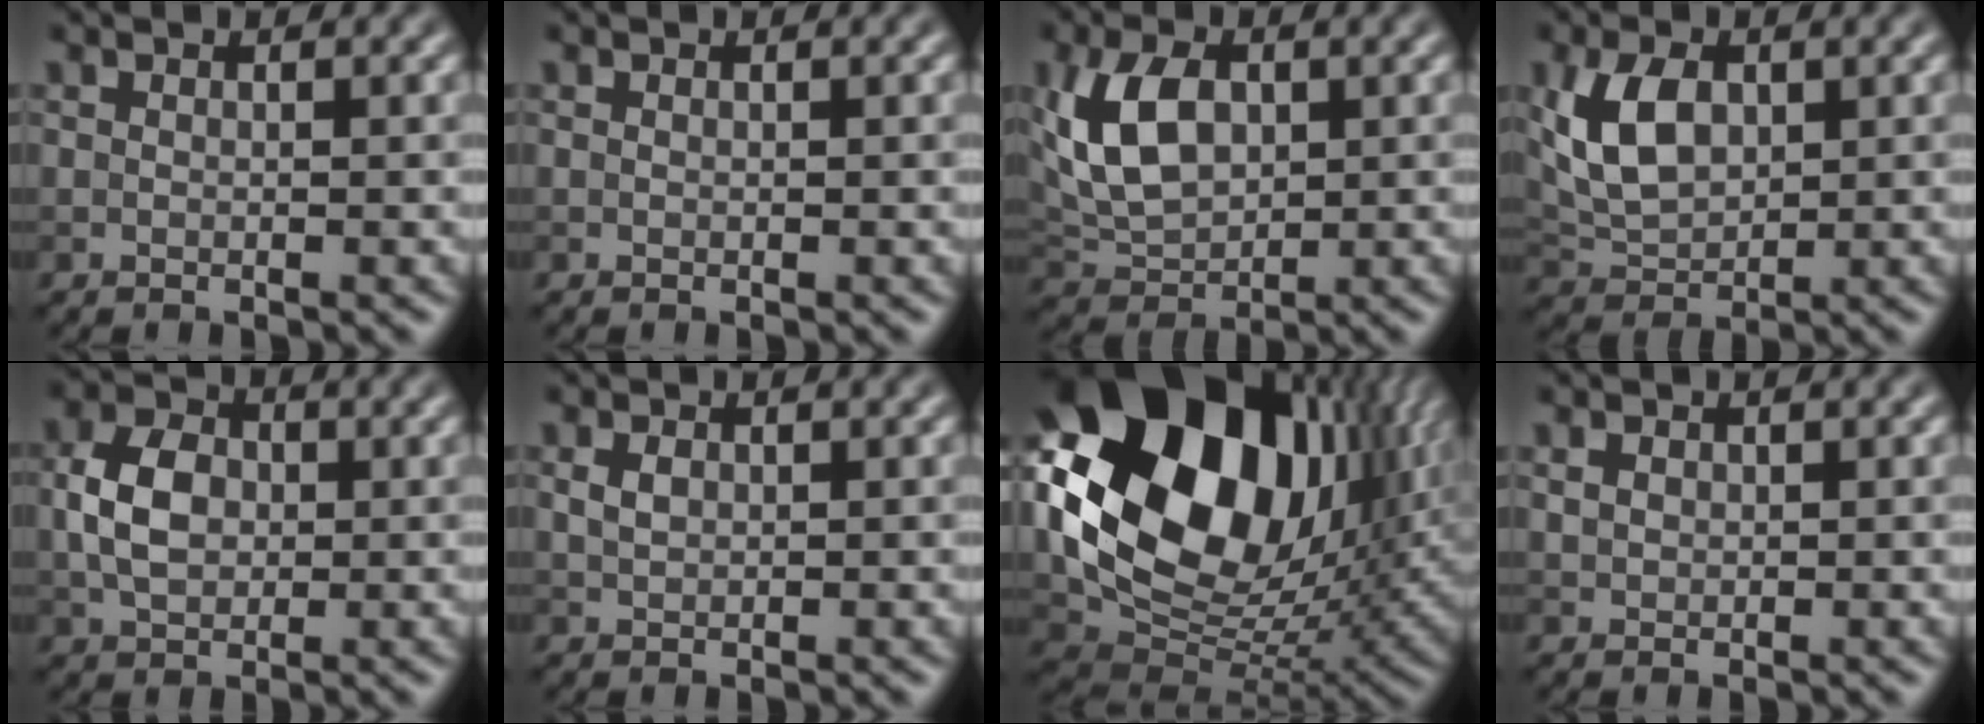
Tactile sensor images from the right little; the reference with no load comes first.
{"total": 0.0}
{"total": 6.4, "force": [1.1, 4.1, 4.8], "torque": [-0.101, 0.008, 0.021]}
{"total": 5.3, "force": [1.2, 3.4, 3.9], "torque": [-0.084, 0.005, 0.024]}
{"total": 4.6, "force": [0.1, 3.3, 3.2], "torque": [-0.067, 0.006, -0.003]}
{"total": 1.2, "force": [0.3, 0.9, 0.8], "torque": [-0.019, 0.003, 0.008]}
{"total": 19.2, "force": [5.9, 12.6, 13.2], "torque": [-0.263, 0.017, 0.108]}
{"total": 1.0, "force": [0.4, 0.8, 0.4], "torque": [-0.008, 0.001, 0.010]}